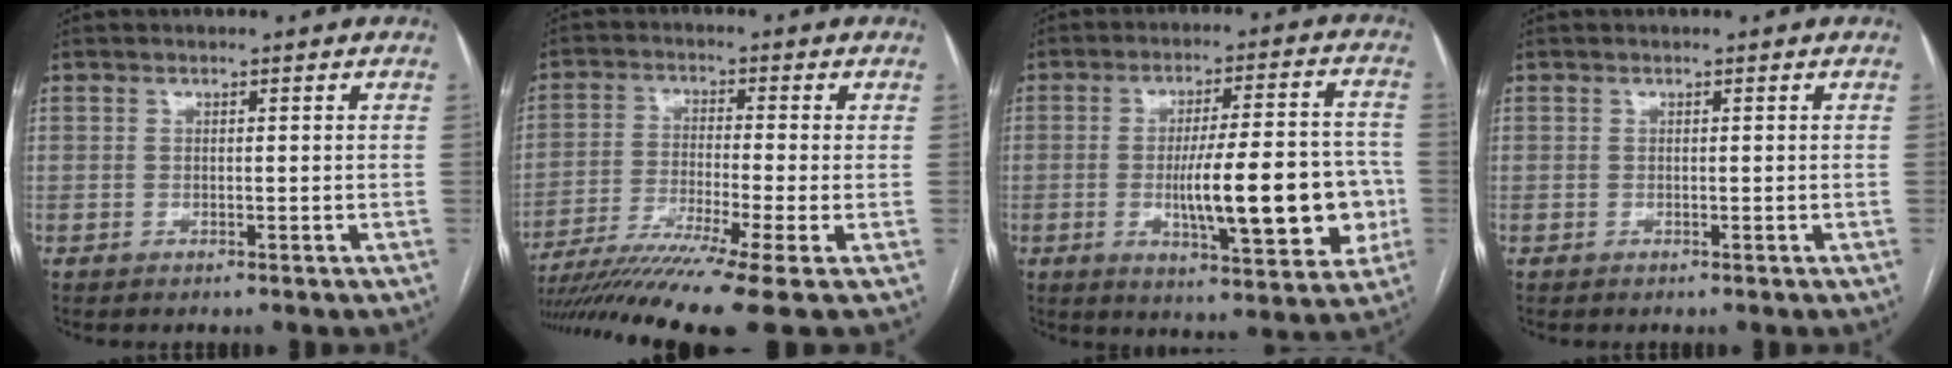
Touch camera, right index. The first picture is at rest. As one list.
[{"total": 13.9, "force": [-10.3, -2.0, 9.1], "torque": [-0.162, -0.033, -0.171]}, {"total": 16.7, "force": [-2.9, 3.7, 16.0], "torque": [-0.238, 0.010, -0.033]}, {"total": 0.0}]